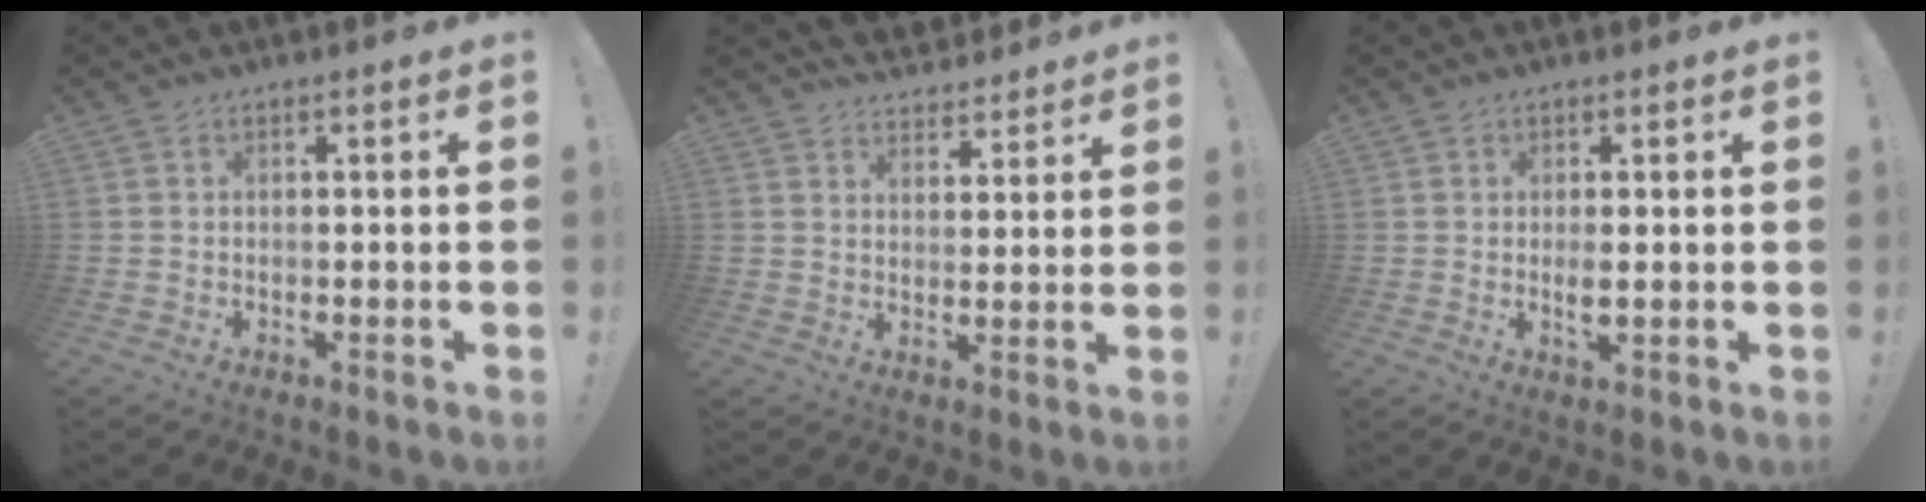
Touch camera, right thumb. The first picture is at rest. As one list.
[{"total": 5.2, "force": [4.6, 2.3, 0.5], "torque": [-0.004, -0.044, 0.085]}, {"total": 2.5, "force": [0.5, 1.7, 1.8], "torque": [-0.019, -0.005, 0.008]}]